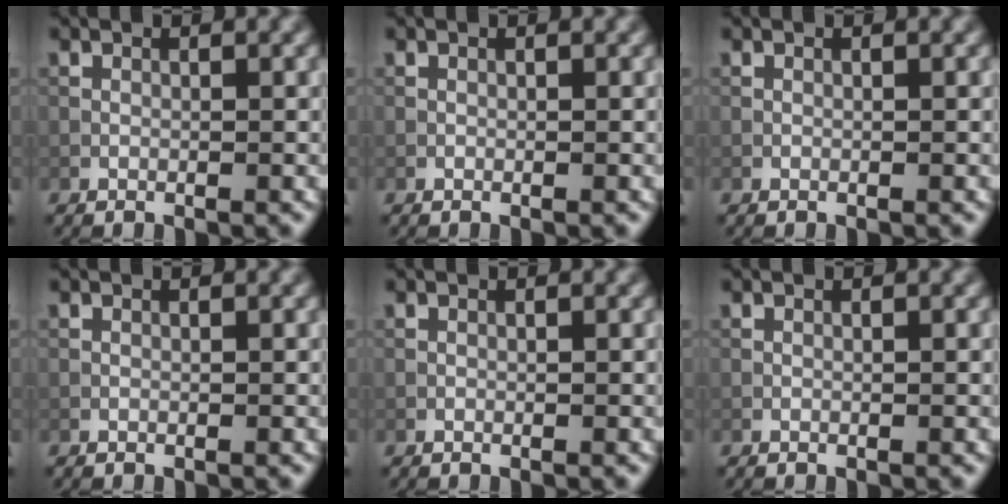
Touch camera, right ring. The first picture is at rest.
{"total": 0.0}
{"total": 0.0}
{"total": 0.0}
{"total": 0.0}
{"total": 0.0}